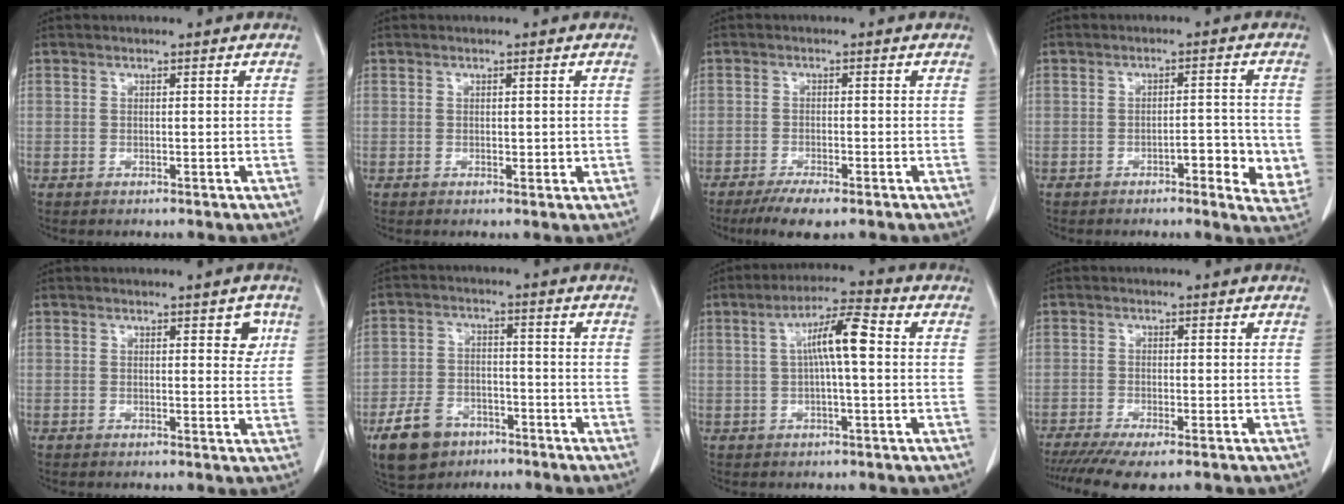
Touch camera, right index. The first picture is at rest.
{"total": 1.2, "force": [-0.1, 0.6, 1.0], "torque": [-0.013, -0.001, 0.001]}
{"total": 4.5, "force": [-3.2, 0.8, 3.1], "torque": [-0.057, -0.009, -0.053]}
{"total": 6.5, "force": [-1.9, 1.9, 5.9], "torque": [-0.066, 0.000, -0.023]}
{"total": 3.1, "force": [1.3, 1.2, 2.6], "torque": [-0.024, -0.001, 0.013]}
{"total": 8.4, "force": [-5.2, 5.5, 3.6], "torque": [-0.086, 0.002, -0.085]}
{"total": 7.5, "force": [0.8, 0.9, 7.4], "torque": [-0.134, 0.021, 0.009]}
{"total": 7.8, "force": [-6.0, 1.0, 4.8], "torque": [-0.074, -0.016, -0.096]}